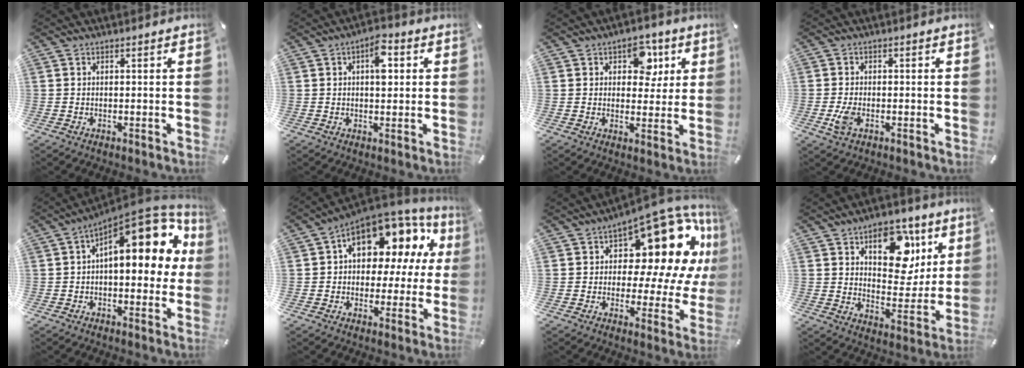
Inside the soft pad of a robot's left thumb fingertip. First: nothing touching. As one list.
[{"total": 6.4, "force": [1.6, 3.3, 5.3], "torque": [-0.059, -0.007, 0.016]}, {"total": 8.5, "force": [3.2, 6.1, 5.0], "torque": [-0.049, -0.006, 0.047]}, {"total": 4.0, "force": [-1.3, 2.2, 3.1], "torque": [-0.078, -0.004, -0.026]}, {"total": 17.1, "force": [6.2, 8.6, 13.4], "torque": [-0.167, -0.053, 0.103]}, {"total": 14.5, "force": [5.6, 9.2, 9.8], "torque": [-0.134, -0.041, 0.093]}, {"total": 18.6, "force": [9.2, 9.5, 13.1], "torque": [-0.161, -0.084, 0.151]}, {"total": 15.5, "force": [7.5, 9.8, 9.3], "torque": [-0.103, -0.040, 0.125]}]